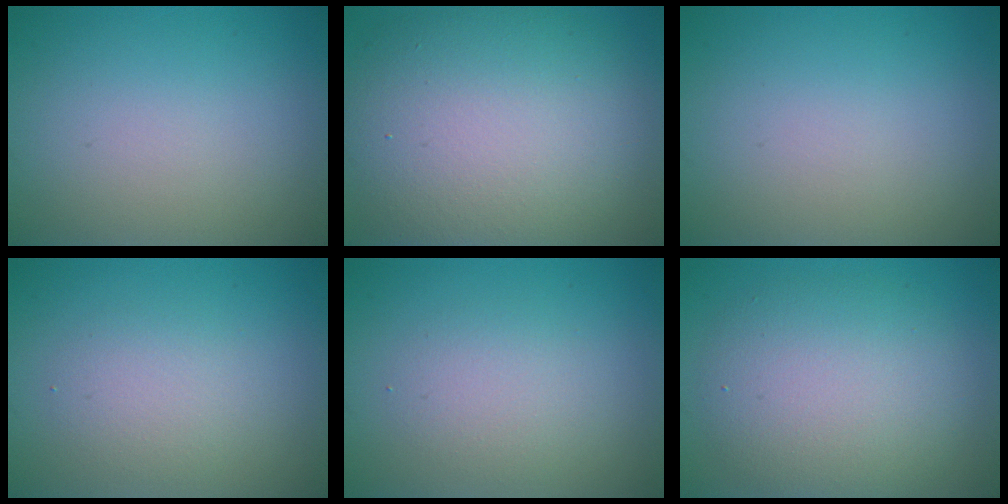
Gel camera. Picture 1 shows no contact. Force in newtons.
{"total": 12.9, "press": 12.9, "slide": 0.8}
{"total": 0.0}
{"total": 2.4, "press": 2.4, "slide": 0.2}
{"total": 2.4, "press": 2.4, "slide": 0.2}
{"total": 6.3, "press": 6.3, "slide": 0.5}